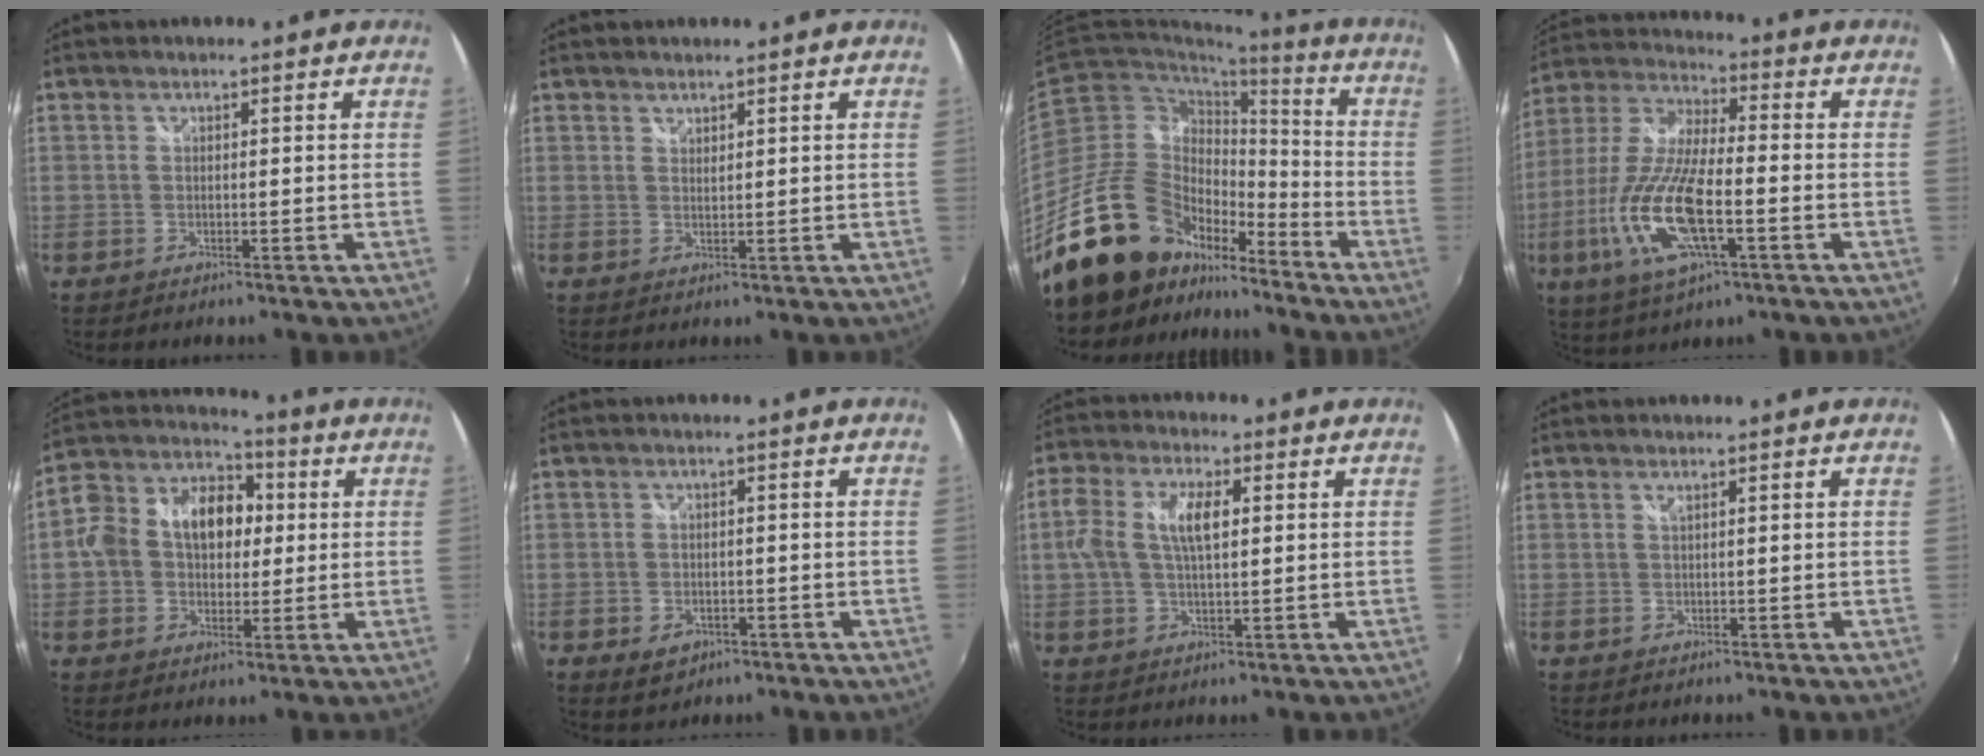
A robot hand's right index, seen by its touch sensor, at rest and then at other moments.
{"total": 1.2, "force": [1.1, 0.3, 0.2], "torque": [-0.002, 0.001, 0.019]}
{"total": 22.7, "force": [-16.1, 12.4, 10.1], "torque": [-0.198, 0.028, -0.262]}
{"total": 17.5, "force": [-5.5, 5.4, 15.7], "torque": [-0.336, -0.014, -0.107]}
{"total": 12.8, "force": [1.1, 9.1, 8.9], "torque": [-0.173, 0.039, 0.016]}
{"total": 3.9, "force": [-1.8, 2.9, 1.8], "torque": [-0.040, -0.002, -0.019]}
{"total": 8.4, "force": [1.3, 3.6, 7.5], "torque": [-0.148, 0.016, 0.026]}
{"total": 0.5, "force": [0.3, -0.1, 0.4], "torque": [-0.006, 0.001, 0.005]}